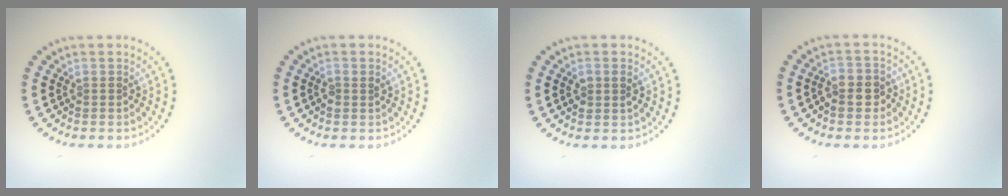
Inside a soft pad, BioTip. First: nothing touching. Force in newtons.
{"total": 0.8, "press": 0.7, "slide": 0.2}
{"total": 1.4, "press": 1.4, "slide": 0.3}
{"total": 2.6, "press": 2.5, "slide": 0.7}